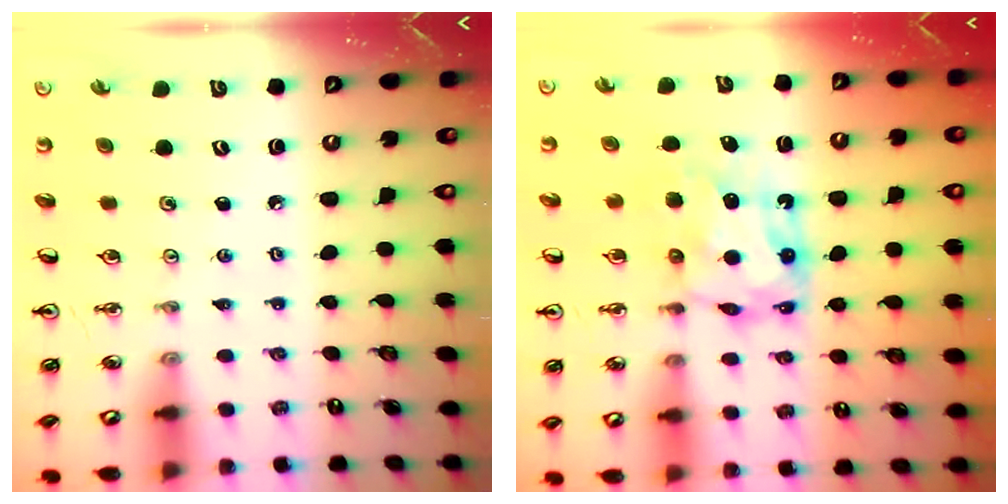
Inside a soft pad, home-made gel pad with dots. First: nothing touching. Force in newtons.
{"total": 7.4, "press": 7.4, "slide": 0.7}